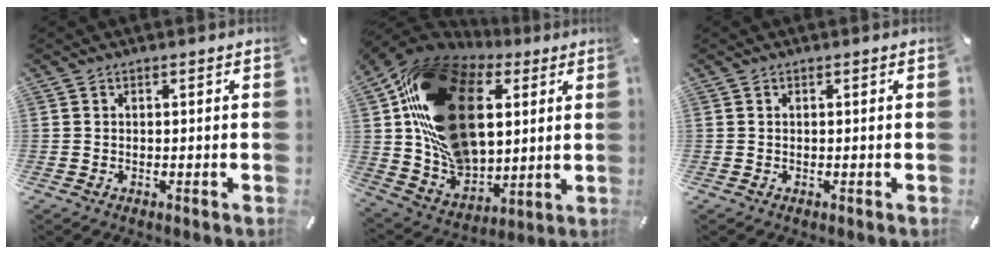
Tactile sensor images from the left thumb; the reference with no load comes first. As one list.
[{"total": 29.0, "force": [8.1, 20.1, 19.2], "torque": [-0.350, -0.030, 0.158]}, {"total": 0.0}]